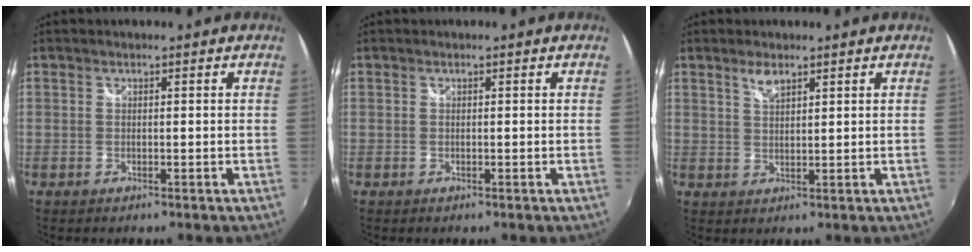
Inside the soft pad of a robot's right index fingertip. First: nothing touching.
{"total": 0.0}
{"total": 2.8, "force": [2.0, 1.0, 1.8], "torque": [-0.030, 0.002, 0.037]}